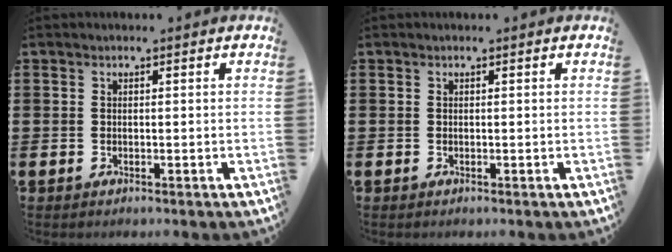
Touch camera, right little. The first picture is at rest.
{"total": 0.0}